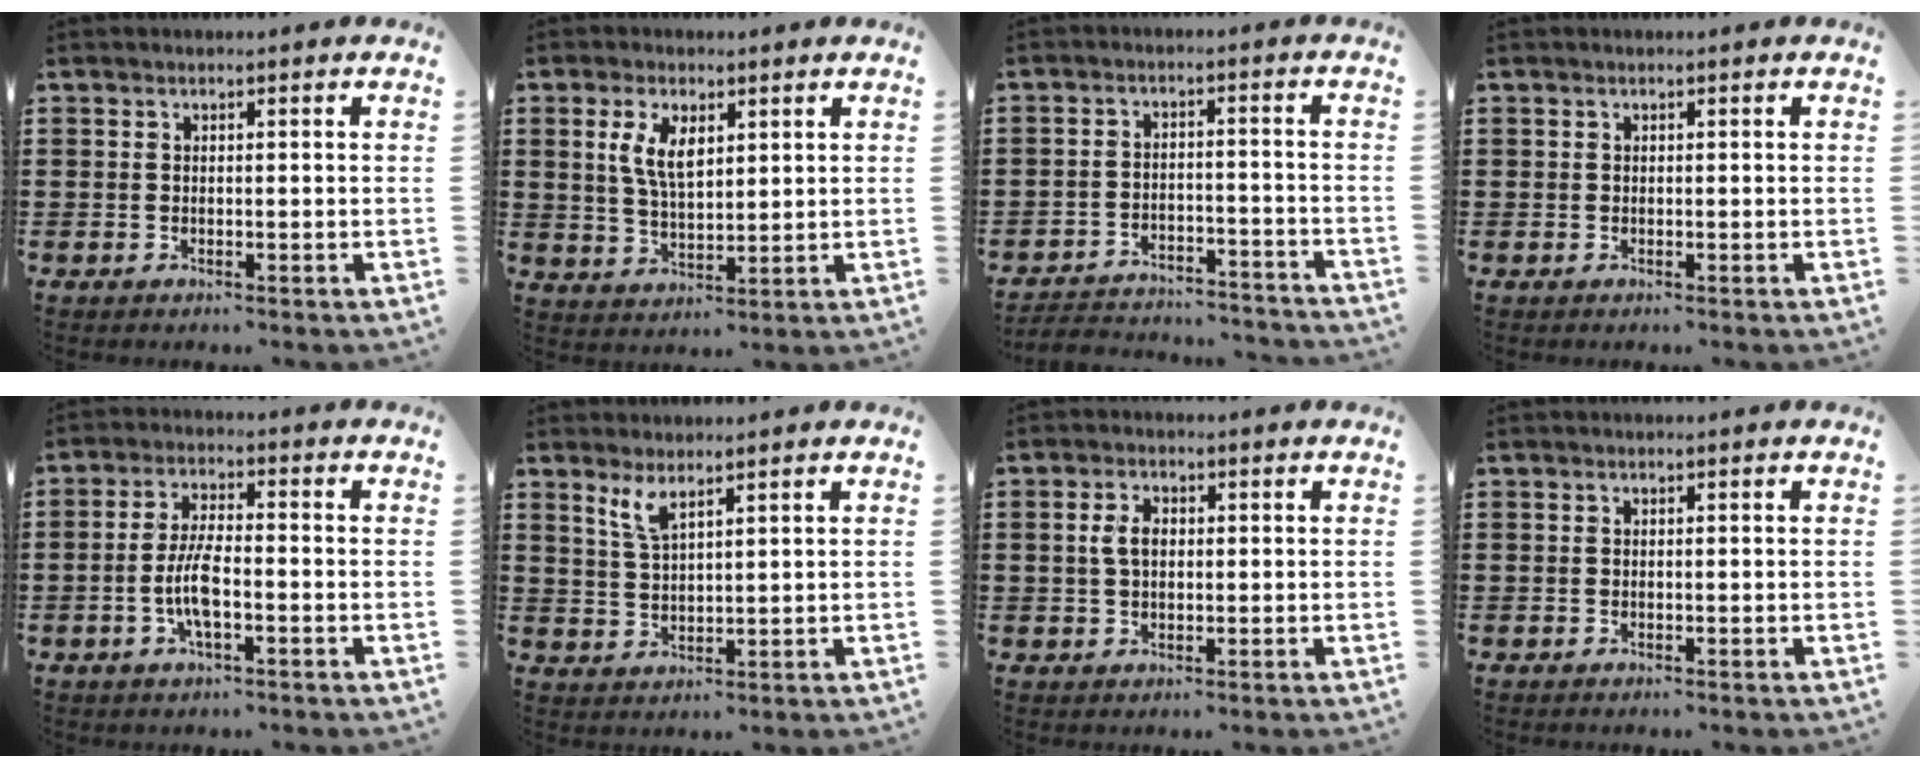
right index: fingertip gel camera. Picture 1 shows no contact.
{"total": 5.8, "force": [2.1, 2.7, 4.6], "torque": [-0.099, 0.007, 0.037]}
{"total": 4.0, "force": [-3.9, 0.6, 0.7], "torque": [-0.025, 0.002, -0.084]}
{"total": 0.0}
{"total": 6.0, "force": [-1.6, 1.7, 5.6], "torque": [-0.125, -0.006, -0.035]}
{"total": 3.3, "force": [2.4, 0.8, 2.1], "torque": [-0.048, 0.004, 0.043]}
{"total": 3.4, "force": [0.5, 2.0, 2.7], "torque": [-0.066, 0.008, 0.004]}
{"total": 0.0}